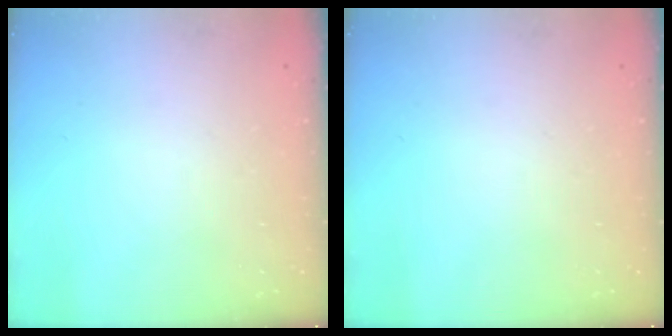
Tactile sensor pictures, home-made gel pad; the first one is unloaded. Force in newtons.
{"total": 0.0}